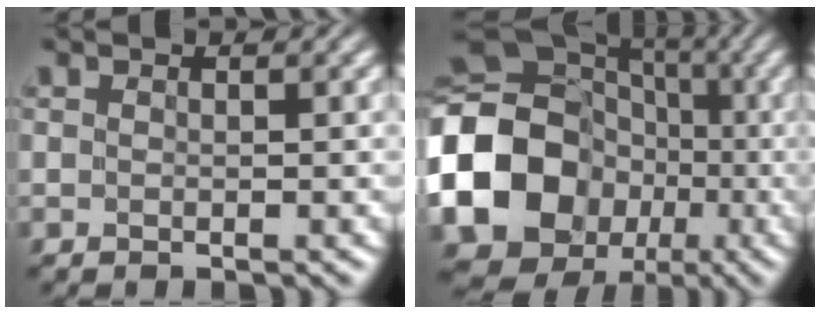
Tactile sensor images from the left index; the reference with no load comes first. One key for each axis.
{"total": 19.8, "fx": -3.7, "fy": 17.4, "fz": 8.7, "tx": -0.179, "ty": -0.020, "tz": -0.097}